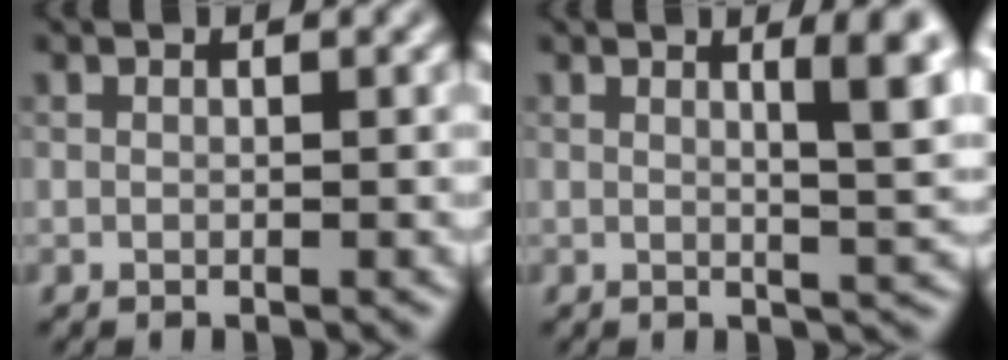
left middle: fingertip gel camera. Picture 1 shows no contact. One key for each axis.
{"total": 4.5, "fx": 1.5, "fy": 1.0, "fz": 4.1, "tx": -0.046, "ty": 0.000, "tz": 0.020}